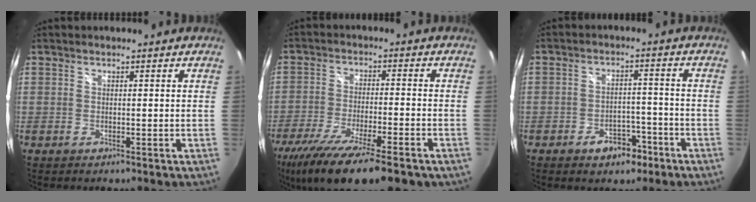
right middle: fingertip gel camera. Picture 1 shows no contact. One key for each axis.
{"total": 19.0, "fx": -13.6, "fy": 4.0, "fz": 12.7, "tx": -0.244, "ty": -0.063, "tz": -0.223}
{"total": 6.2, "fx": -4.0, "fy": 3.6, "fz": 3.1, "tx": -0.059, "ty": 0.011, "tz": -0.047}